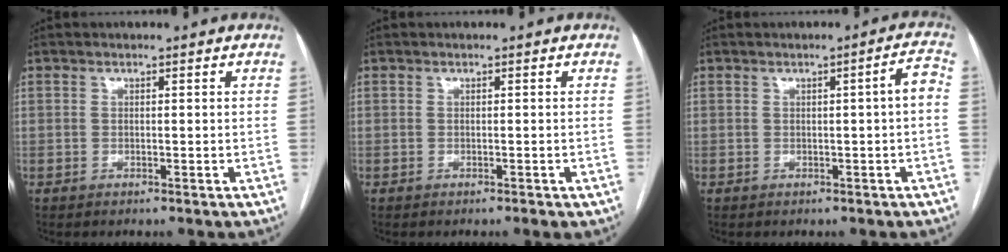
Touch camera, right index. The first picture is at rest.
{"total": 0.9, "force": [-0.6, 0.2, 0.6], "torque": [-0.010, -0.001, -0.005]}
{"total": 2.2, "force": [-0.1, 0.1, 2.2], "torque": [-0.025, 0.005, -0.001]}